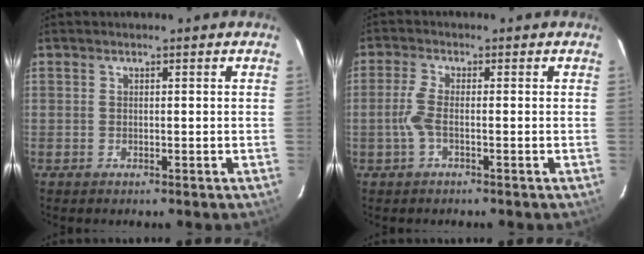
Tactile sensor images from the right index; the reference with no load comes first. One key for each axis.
{"total": 3.5, "fx": -1.0, "fy": 0.6, "fz": 3.3, "tx": -0.080, "ty": 0.001, "tz": -0.019}